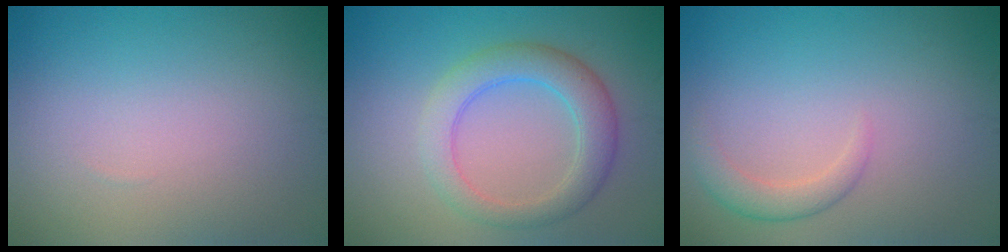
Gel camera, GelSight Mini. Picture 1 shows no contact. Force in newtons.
{"total": 4.6, "press": 4.6, "slide": 0.1}
{"total": 2.1, "press": 2.1, "slide": 0.2}